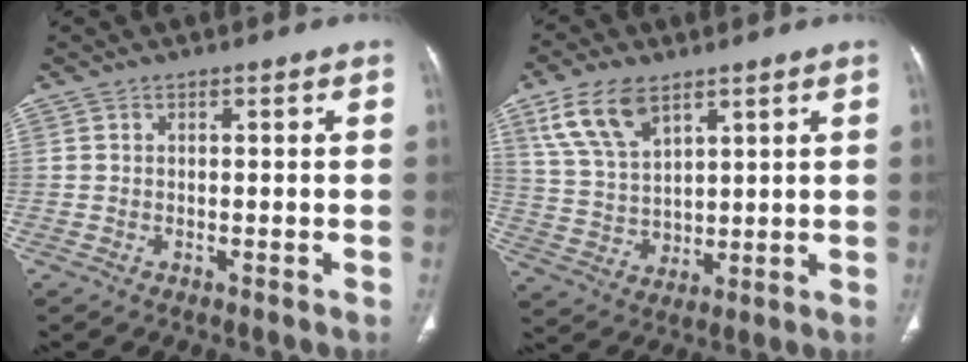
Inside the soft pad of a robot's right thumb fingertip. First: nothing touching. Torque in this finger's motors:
{"motor_torque": [-0.14, 0.18, 0.02, 0.04, 0.33]}